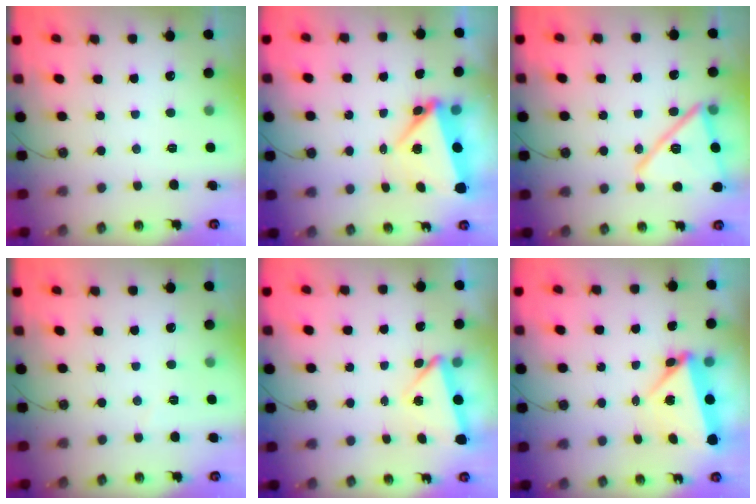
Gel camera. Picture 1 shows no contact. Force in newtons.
{"total": 5.5, "press": 5.2, "slide": 1.9}
{"total": 17.6, "press": 17.6, "slide": 1.5}
{"total": 2.7, "press": 2.4, "slide": 1.1}
{"total": 3.6, "press": 3.4, "slide": 1.4}
{"total": 7.1, "press": 7.0, "slide": 0.7}